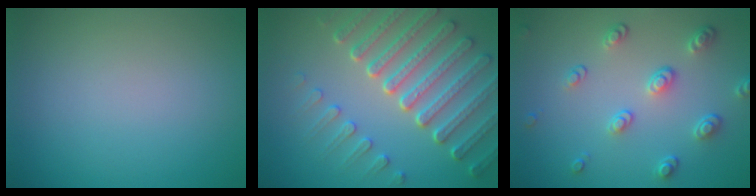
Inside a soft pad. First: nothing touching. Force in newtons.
{"total": 7.3, "press": 5.7, "slide": 4.6}
{"total": 3.6, "press": 2.9, "slide": 2.1}